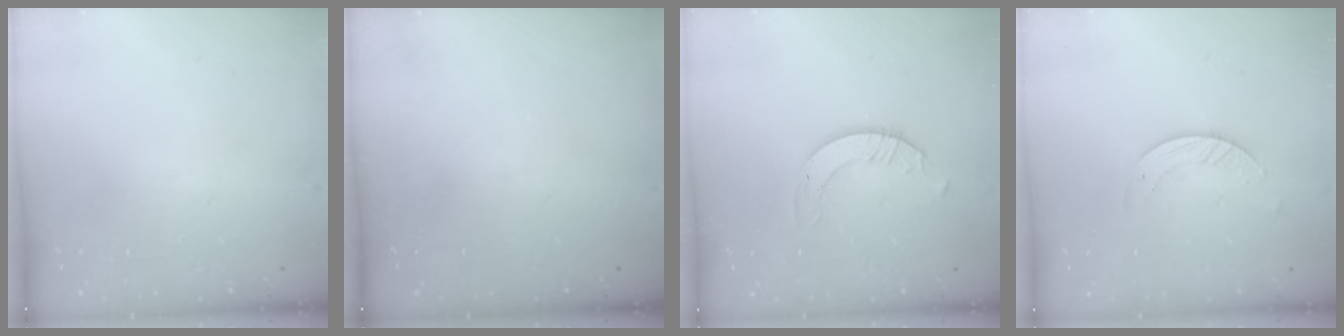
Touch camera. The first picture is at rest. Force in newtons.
{"total": 0.0}
{"total": 2.7, "press": 2.7, "slide": 0.2}
{"total": 3.4, "press": 3.4, "slide": 0.1}